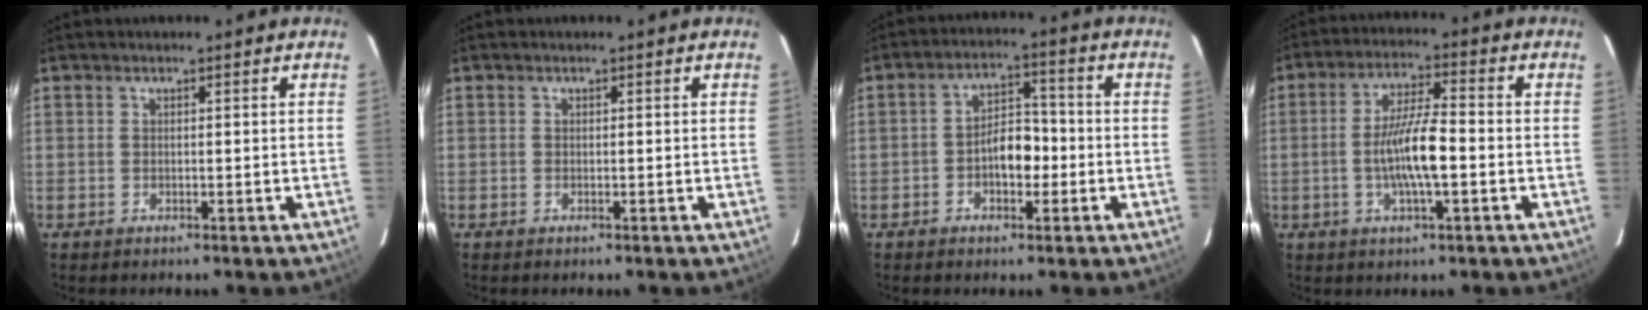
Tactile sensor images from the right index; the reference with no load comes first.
{"total": 0.0}
{"total": 6.3, "force": [-1.9, 3.6, 4.8], "torque": [-0.085, 0.017, -0.027]}
{"total": 9.1, "force": [-1.9, 1.5, 8.8], "torque": [-0.168, 0.001, -0.035]}